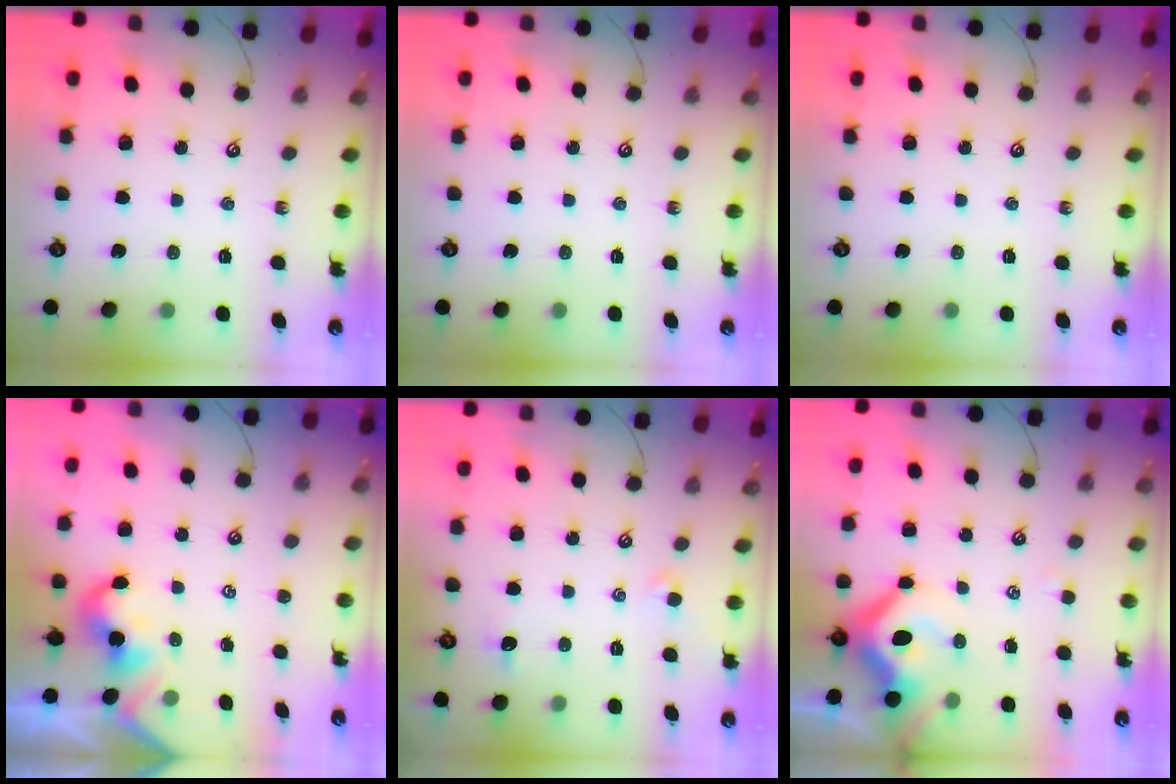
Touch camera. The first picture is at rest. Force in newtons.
{"total": 0.0}
{"total": 0.0}
{"total": 1.8, "press": 1.8, "slide": 0.2}
{"total": 0.9, "press": 0.7, "slide": 0.5}
{"total": 8.6, "press": 8.4, "slide": 1.8}